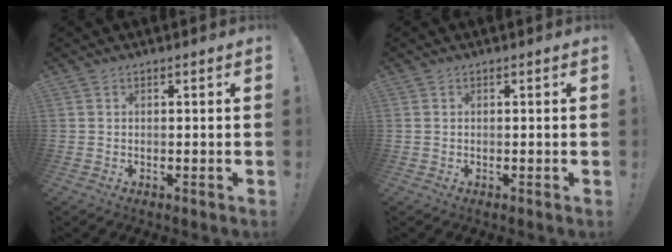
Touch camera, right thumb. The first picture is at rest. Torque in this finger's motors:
{"motor_torque": [-0.19, 0.20, 0.15, 0.11, 0.04]}